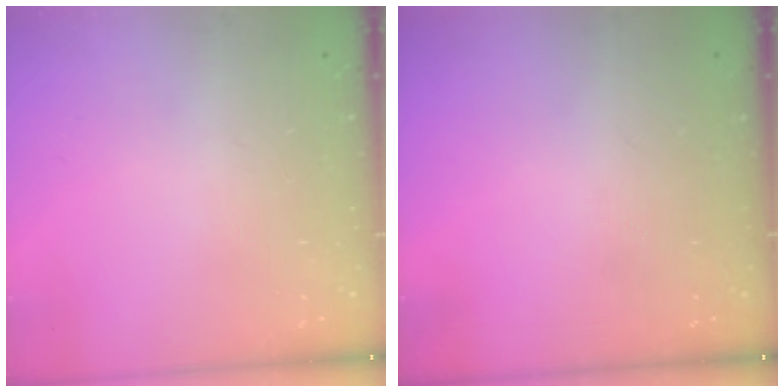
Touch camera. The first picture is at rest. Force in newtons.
{"total": 0.0}